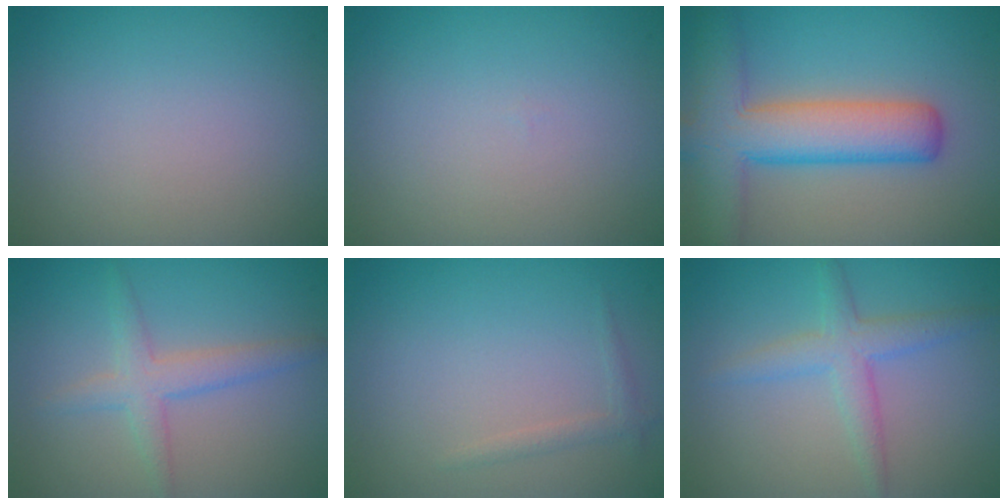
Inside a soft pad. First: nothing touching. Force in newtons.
{"total": 0.0}
{"total": 8.1, "press": 8.1, "slide": 0.5}
{"total": 2.8, "press": 2.7, "slide": 0.2}
{"total": 1.0, "press": 1.0, "slide": 0.0}
{"total": 2.9, "press": 2.9, "slide": 0.2}